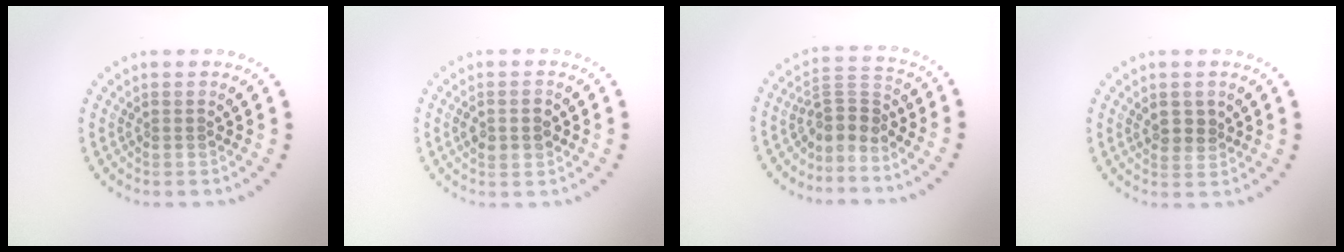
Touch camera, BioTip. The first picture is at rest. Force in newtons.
{"total": 2.7, "press": 2.7, "slide": 0.1}
{"total": 2.8, "press": 1.9, "slide": 2.1}
{"total": 1.5, "press": 1.4, "slide": 0.7}